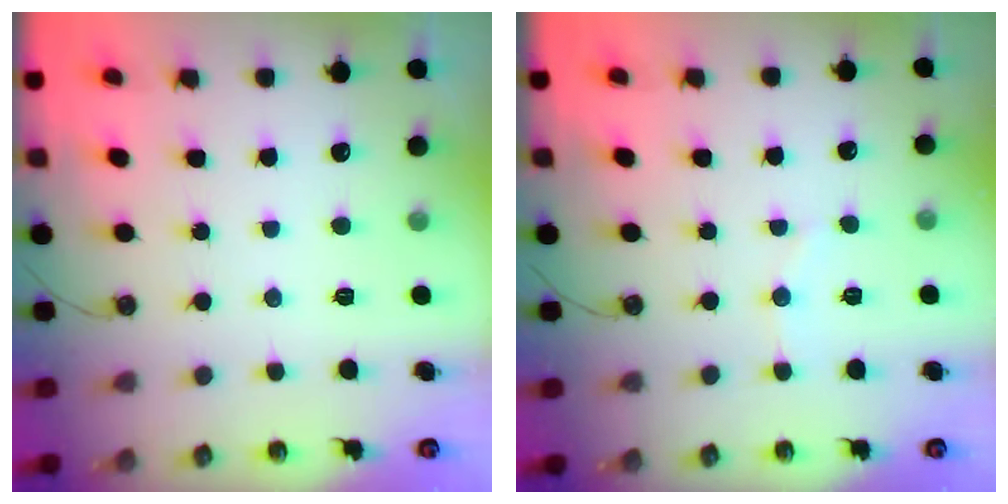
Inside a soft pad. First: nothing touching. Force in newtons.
{"total": 5.6, "press": 5.6, "slide": 0.6}